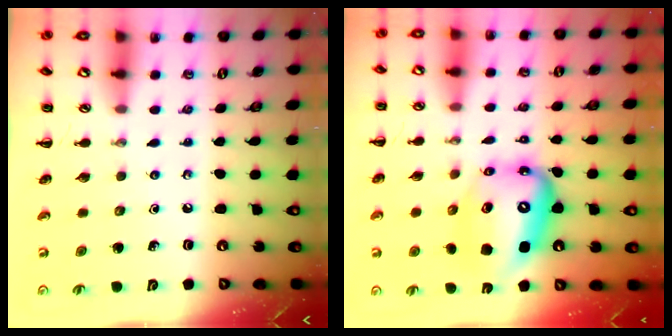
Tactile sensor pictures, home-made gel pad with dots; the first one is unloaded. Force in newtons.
{"total": 13.7, "press": 13.2, "slide": 3.7}